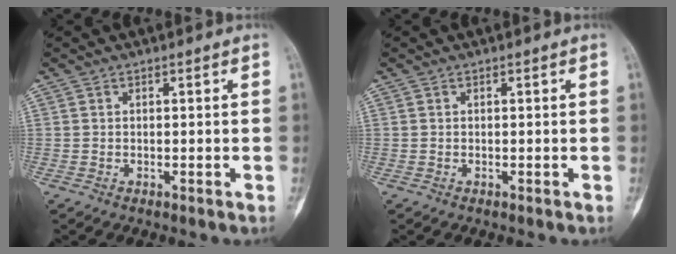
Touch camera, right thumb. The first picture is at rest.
{"total": 0.0}